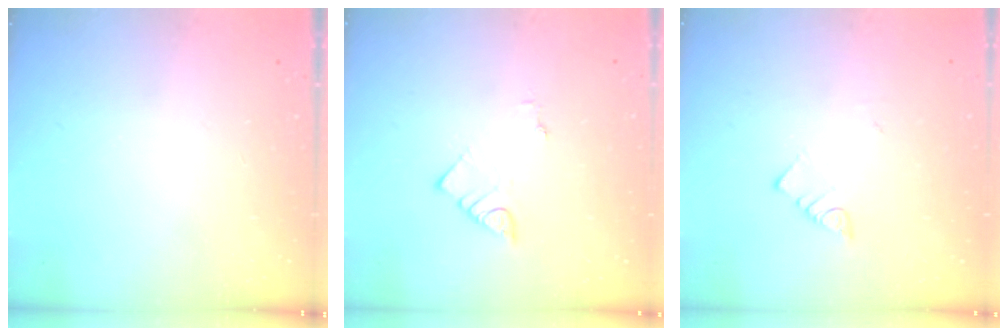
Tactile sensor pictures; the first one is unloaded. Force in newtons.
{"total": 1.9, "press": 1.8, "slide": 0.4}
{"total": 2.6, "press": 2.6, "slide": 0.3}